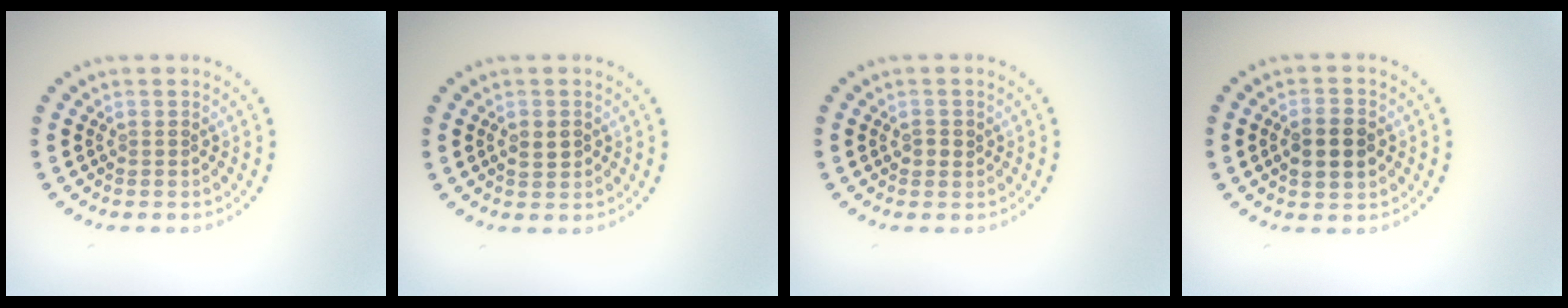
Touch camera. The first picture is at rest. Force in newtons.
{"total": 1.6, "press": 1.6, "slide": 0.2}
{"total": 1.1, "press": 1.0, "slide": 0.5}
{"total": 3.7, "press": 3.7, "slide": 0.1}